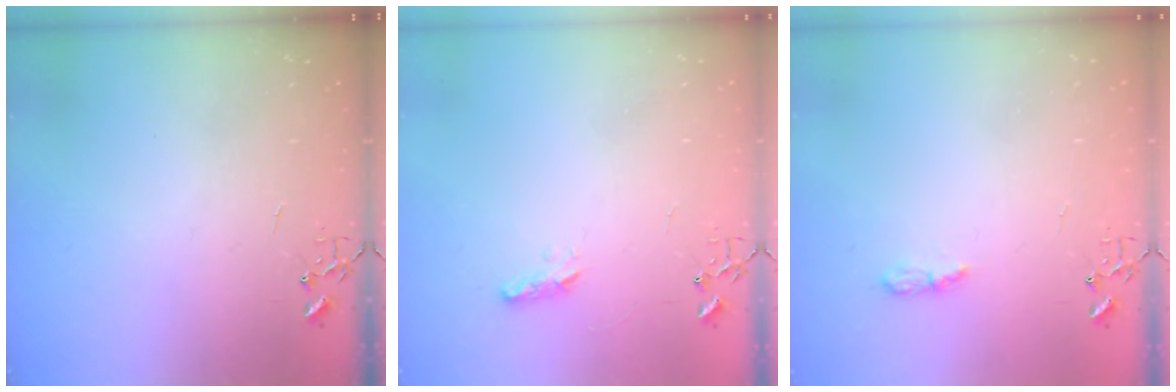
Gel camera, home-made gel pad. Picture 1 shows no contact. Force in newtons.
{"total": 6.5, "press": 6.4, "slide": 0.7}
{"total": 6.1, "press": 6.1, "slide": 0.5}